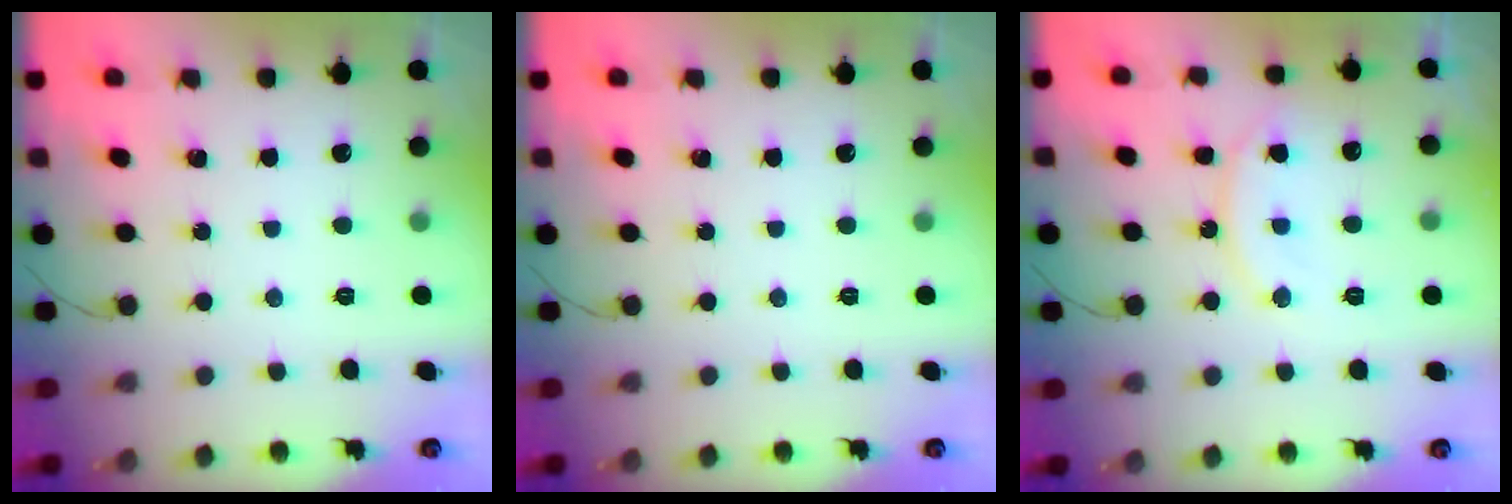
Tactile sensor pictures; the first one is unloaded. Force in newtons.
{"total": 0.0}
{"total": 11.7, "press": 11.7, "slide": 0.7}